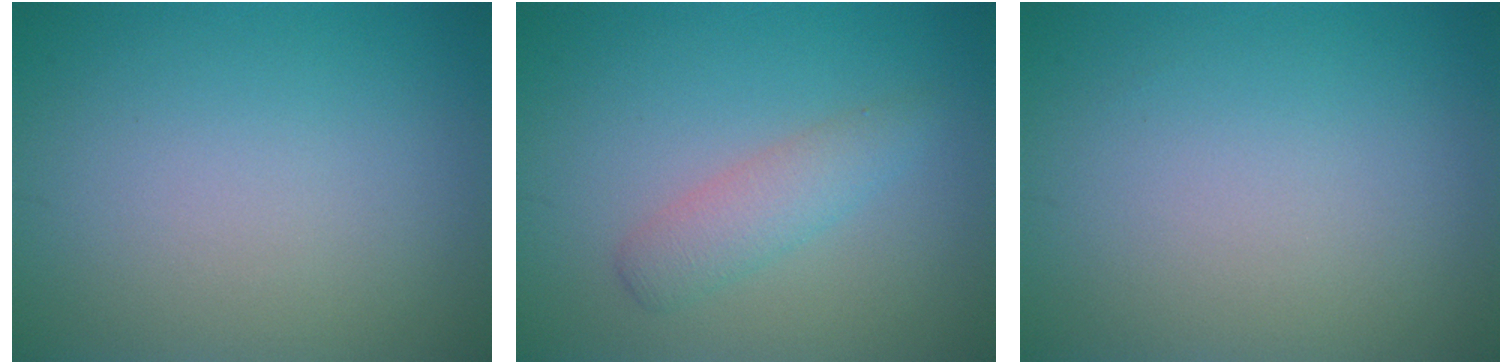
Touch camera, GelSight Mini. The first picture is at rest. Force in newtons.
{"total": 2.4, "press": 2.4, "slide": 0.1}
{"total": 0.0}